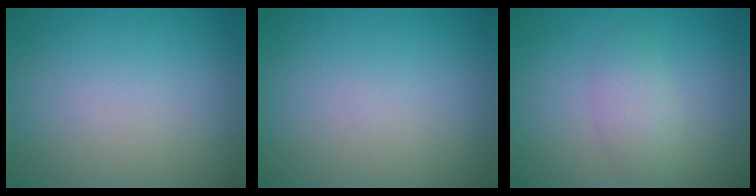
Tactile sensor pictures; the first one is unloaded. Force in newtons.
{"total": 0.0}
{"total": 2.2, "press": 2.2, "slide": 0.1}